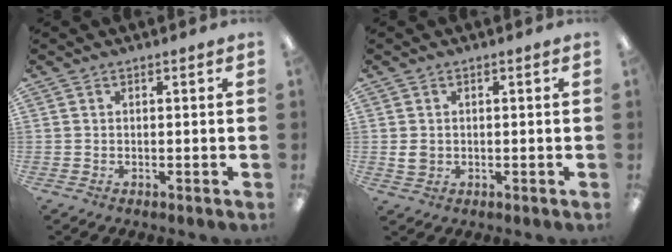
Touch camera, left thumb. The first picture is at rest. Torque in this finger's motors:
{"motor_torque": [-0.30, 0.37, 0.40, -0.30, 0.02]}